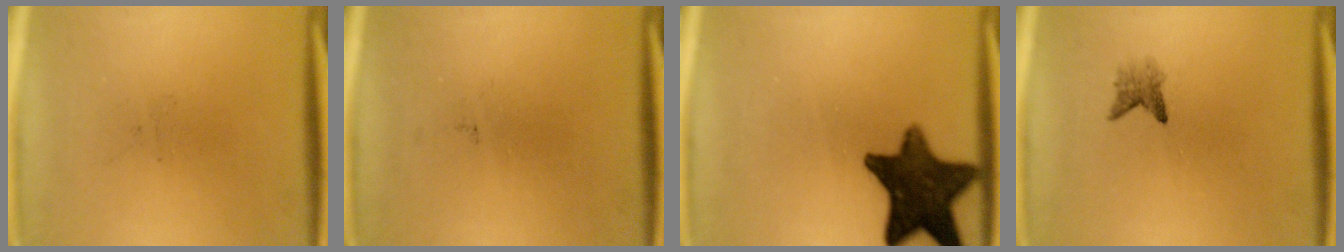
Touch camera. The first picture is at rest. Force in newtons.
{"total": 0.0}
{"total": 14.0}
{"total": 1.8}